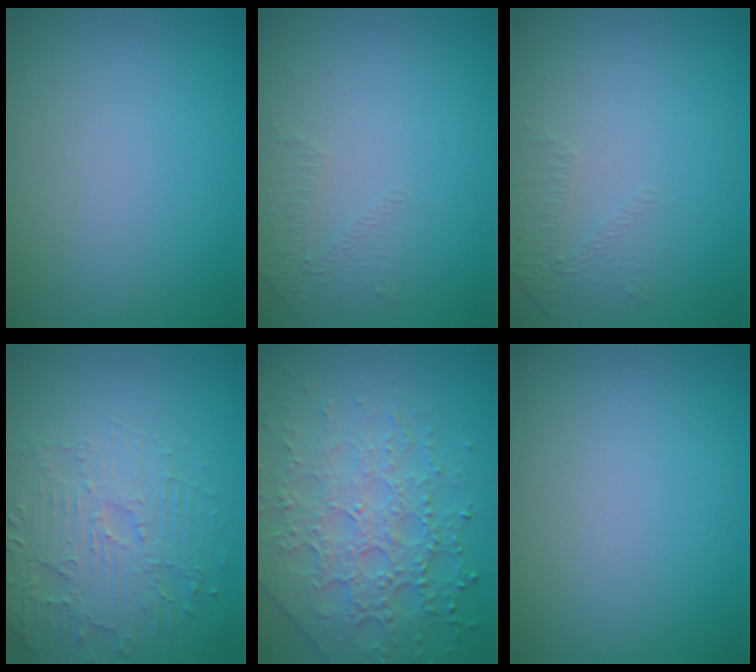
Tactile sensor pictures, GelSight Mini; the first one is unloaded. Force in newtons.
{"total": 1.1, "press": 0.6, "slide": 1.0}
{"total": 1.1, "press": 0.6, "slide": 1.0}
{"total": 4.7, "press": 4.0, "slide": 2.5}
{"total": 7.4, "press": 5.4, "slide": 5.1}
{"total": 0.0}